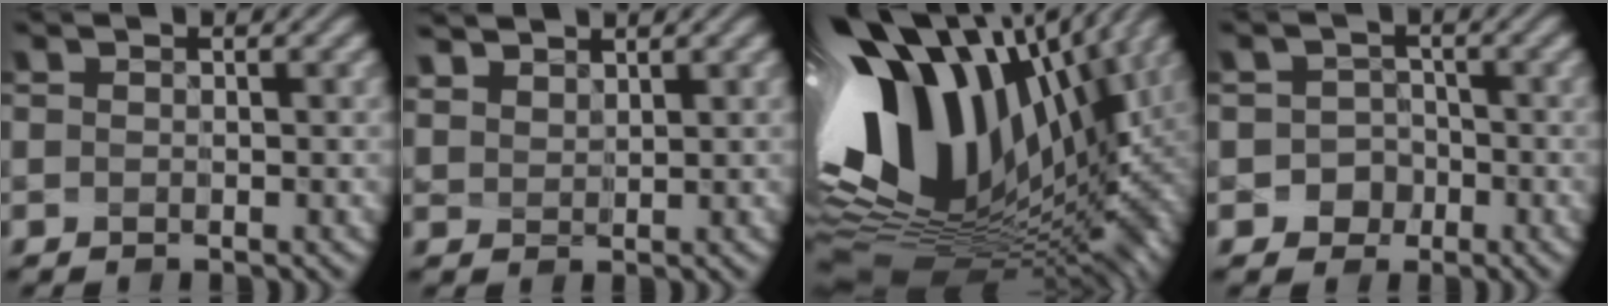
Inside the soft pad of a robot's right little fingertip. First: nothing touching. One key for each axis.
{"total": 3.4, "fx": 2.5, "fy": 2.0, "fz": 1.2, "tx": -0.049, "ty": 0.022, "tz": 0.045}
{"total": 17.1, "fx": 3.2, "fy": 10.1, "fz": 13.4, "tx": -0.238, "ty": -0.009, "tz": 0.074}
{"total": 3.1, "fx": -1.7, "fy": 2.6, "fz": 0.1, "tx": 0.029, "ty": 0.010, "tz": -0.038}